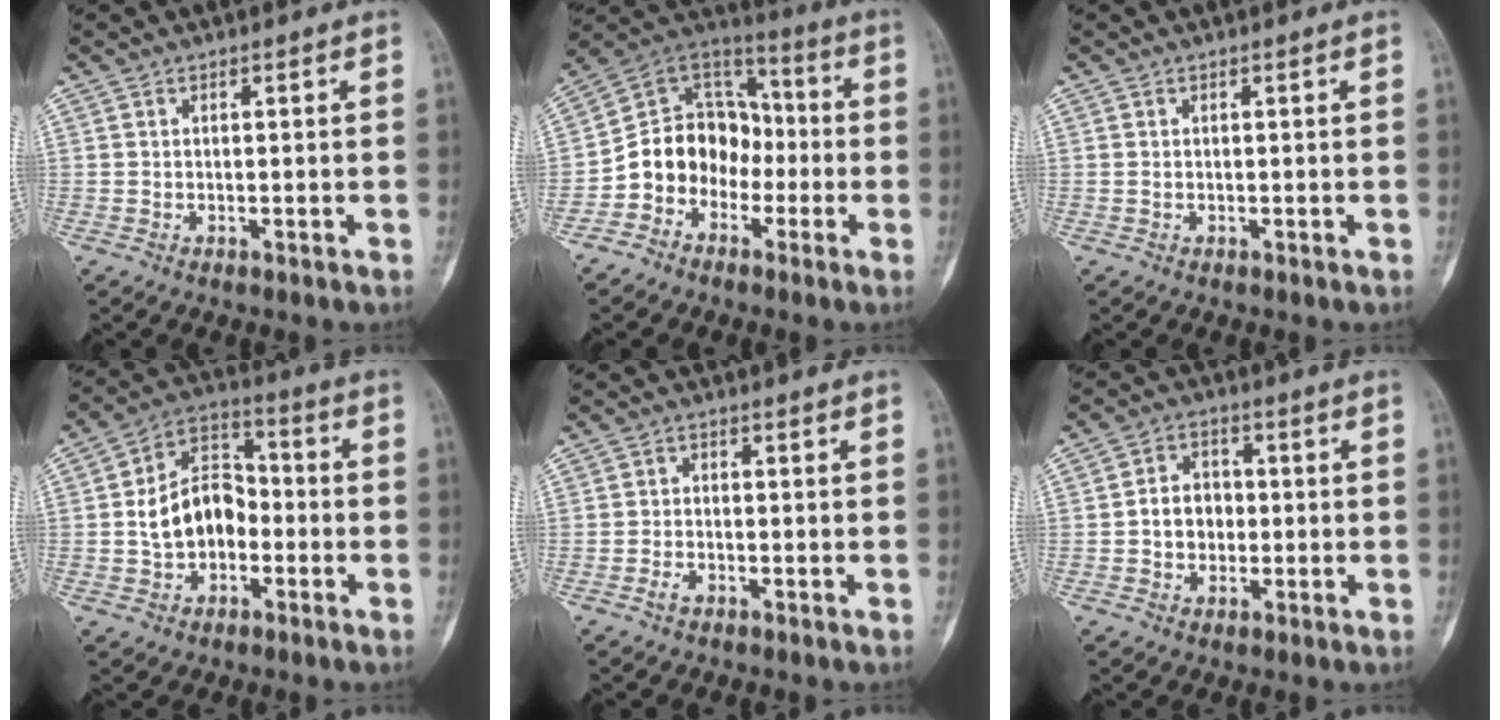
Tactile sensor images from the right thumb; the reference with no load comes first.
{"total": 13.4, "force": [-4.0, 11.2, 6.1], "torque": [-0.060, 0.075, -0.084]}
{"total": 0.0}
{"total": 12.2, "force": [-1.8, 9.0, 8.1], "torque": [-0.110, 0.044, -0.041]}
{"total": 2.3, "force": [-1.3, 1.5, 1.2], "torque": [-0.017, 0.013, -0.026]}
{"total": 6.5, "force": [-0.5, 5.4, 3.7], "torque": [-0.034, 0.017, -0.014]}